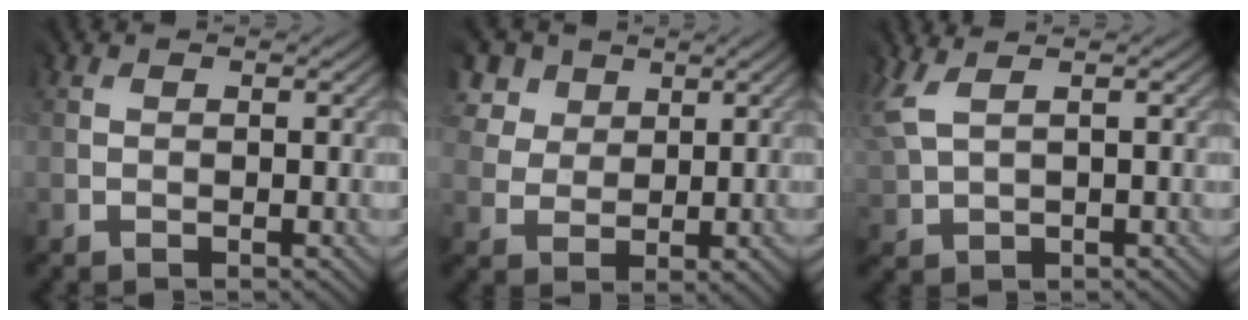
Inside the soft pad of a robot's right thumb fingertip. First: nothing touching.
{"total": 5.4, "force": [3.7, 3.9, 0.8], "torque": [-0.064, 0.003, 0.075]}
{"total": 3.5, "force": [2.5, 1.4, 2.0], "torque": [-0.071, 0.010, 0.055]}